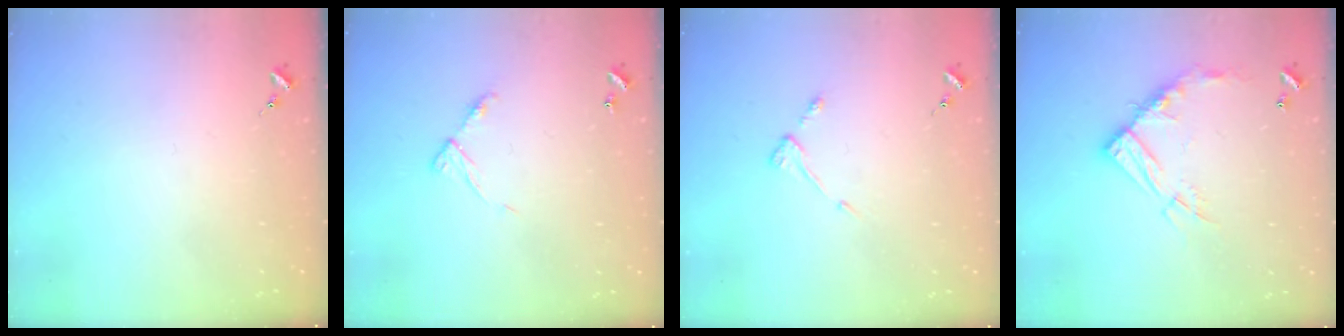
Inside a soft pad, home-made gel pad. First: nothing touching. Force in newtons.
{"total": 6.8, "press": 6.8, "slide": 0.5}
{"total": 4.2, "press": 4.1, "slide": 0.7}
{"total": 12.7, "press": 12.7, "slide": 1.1}